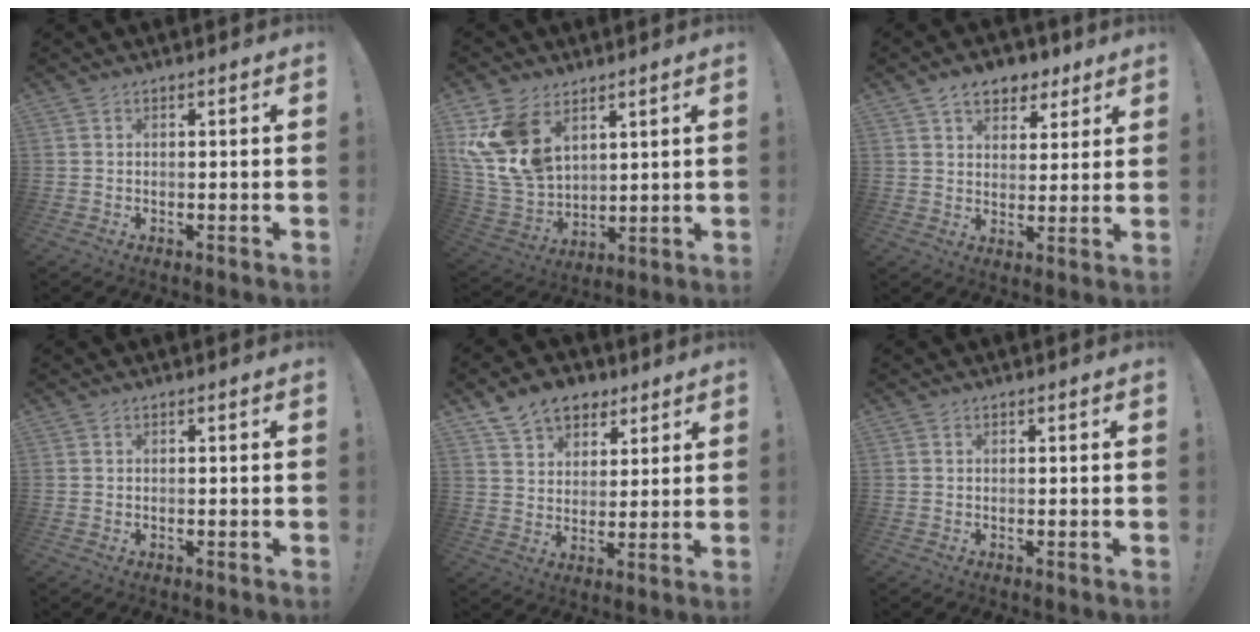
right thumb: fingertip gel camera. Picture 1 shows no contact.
{"total": 16.0, "force": [7.7, 10.8, 8.9], "torque": [-0.187, -0.047, 0.151]}
{"total": 9.0, "force": [5.6, 5.9, 3.8], "torque": [-0.050, -0.026, 0.105]}
{"total": 0.0}
{"total": 11.2, "force": [7.2, 7.6, 3.8], "torque": [-0.060, -0.042, 0.140]}
{"total": 0.0}